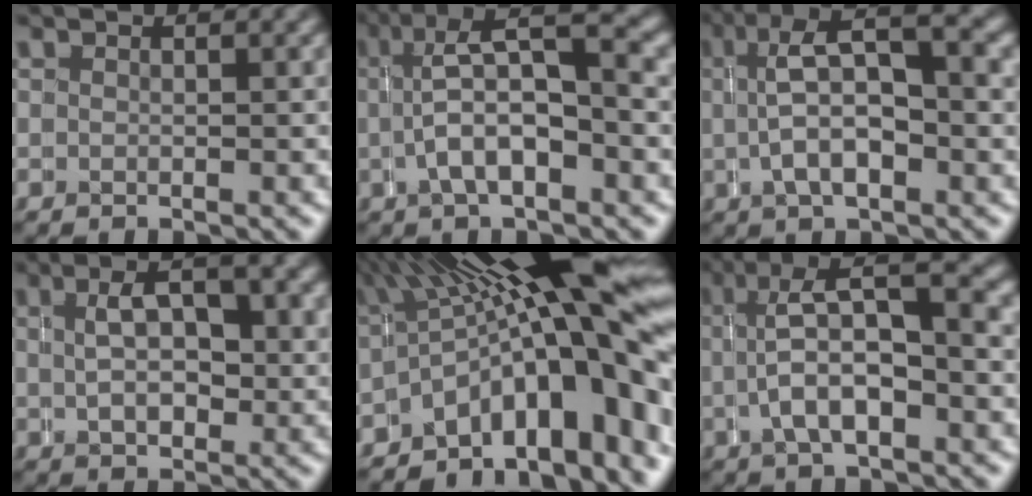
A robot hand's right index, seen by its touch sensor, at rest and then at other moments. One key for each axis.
{"total": 6.5, "fx": 0.8, "fy": 1.9, "fz": 6.1, "tx": -0.092, "ty": 0.019, "tz": 0.008}
{"total": 6.5, "fx": 1.2, "fy": 2.2, "fz": 6.0, "tx": -0.091, "ty": 0.019, "tz": 0.015}
{"total": 5.0, "fx": 1.5, "fy": 1.7, "fz": 4.4, "tx": -0.053, "ty": 0.021, "tz": 0.021}
{"total": 15.5, "fx": -0.3, "fy": 6.2, "fz": 14.2, "tx": -0.223, "ty": -0.004, "tz": -0.003}
{"total": 6.6, "fx": 1.1, "fy": 2.1, "fz": 6.2, "tx": -0.095, "ty": 0.017, "tz": 0.013}